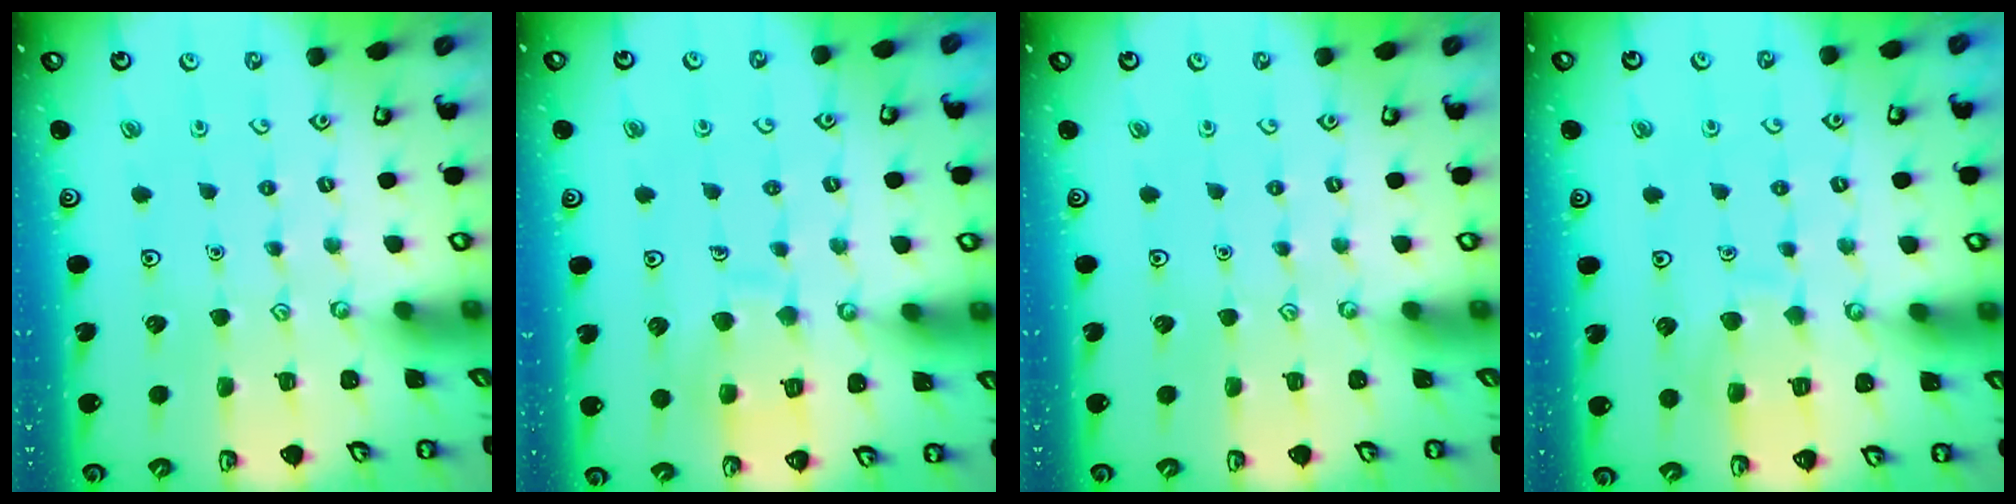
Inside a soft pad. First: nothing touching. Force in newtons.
{"total": 10.6, "press": 10.6, "slide": 0.9}
{"total": 0.0}
{"total": 7.7, "press": 7.6, "slide": 0.7}